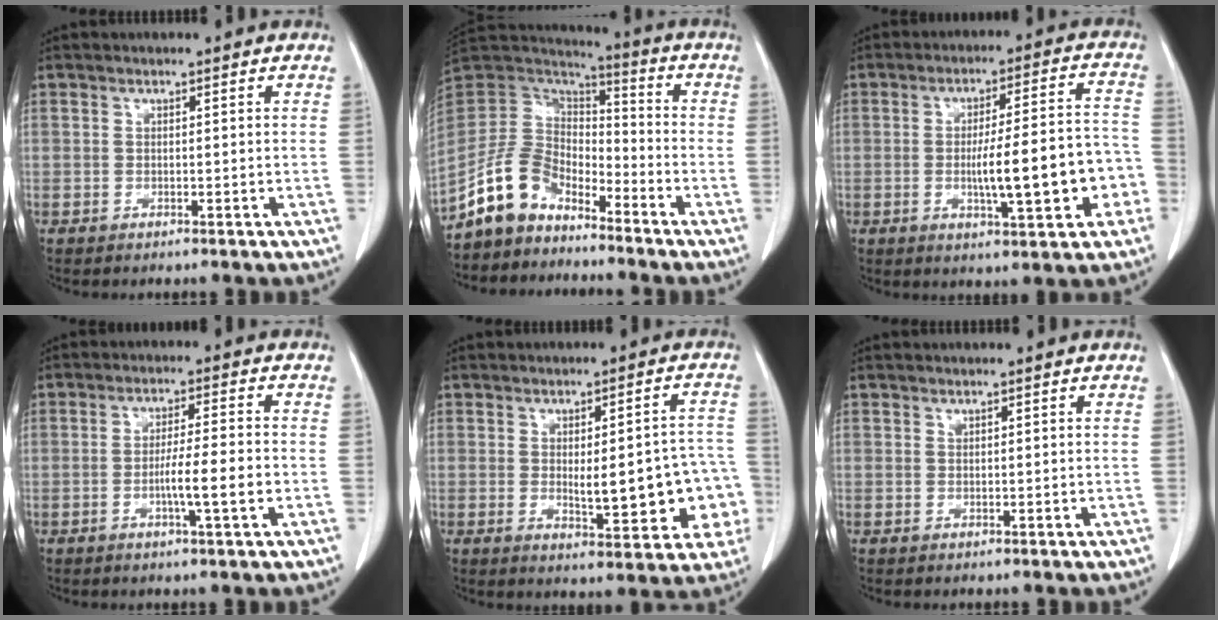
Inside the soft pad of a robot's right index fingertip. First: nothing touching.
{"total": 11.6, "force": [-8.3, 7.0, 3.9], "torque": [-0.092, 0.036, -0.167]}
{"total": 13.6, "force": [-3.1, 2.7, 13.0], "torque": [-0.190, 0.025, -0.037]}
{"total": 6.5, "force": [-1.8, 0.2, 6.2], "torque": [-0.106, -0.001, -0.029]}
{"total": 13.6, "force": [-2.0, 4.6, 12.7], "torque": [-0.139, 0.024, -0.011]}
{"total": 0.6, "force": [0.4, 0.4, 0.2], "torque": [-0.003, 0.002, 0.009]}